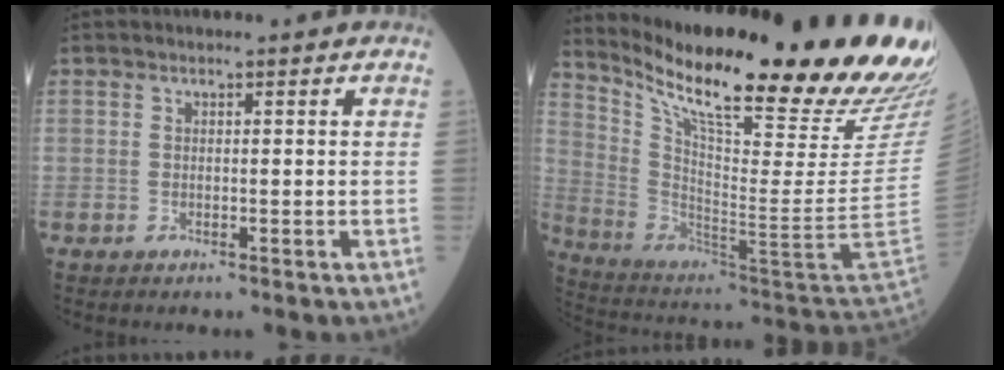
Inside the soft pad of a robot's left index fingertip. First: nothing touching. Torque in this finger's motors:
{"motor_torque": [0.43, -0.72, 0.85, 0.21]}